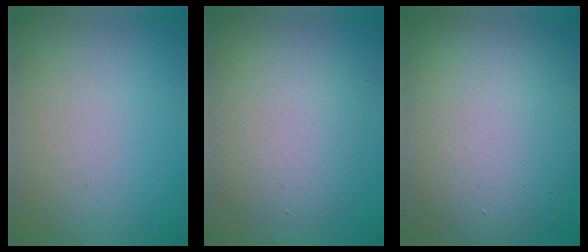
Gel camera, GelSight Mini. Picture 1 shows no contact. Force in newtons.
{"total": 4.6, "press": 4.6, "slide": 0.3}
{"total": 12.4, "press": 12.4, "slide": 0.9}